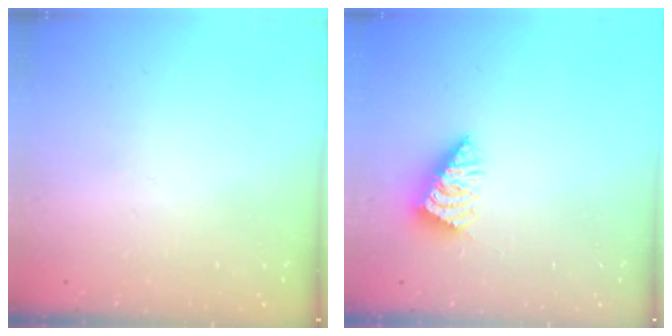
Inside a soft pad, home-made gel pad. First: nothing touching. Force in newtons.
{"total": 2.1, "press": 2.1, "slide": 0.3}